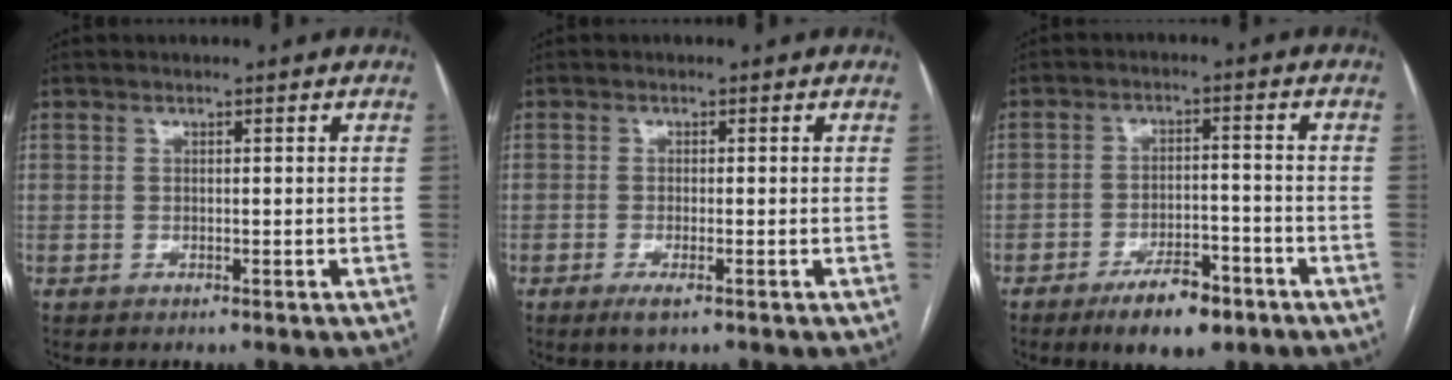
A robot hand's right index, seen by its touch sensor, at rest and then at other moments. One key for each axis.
{"total": 2.0, "fx": -1.1, "fy": 0.2, "fz": 1.7, "tx": -0.028, "ty": -0.004, "tz": -0.019}
{"total": 7.9, "fx": -5.3, "fy": 2.9, "fz": 5.2, "tx": -0.084, "ty": -0.001, "tz": -0.082}